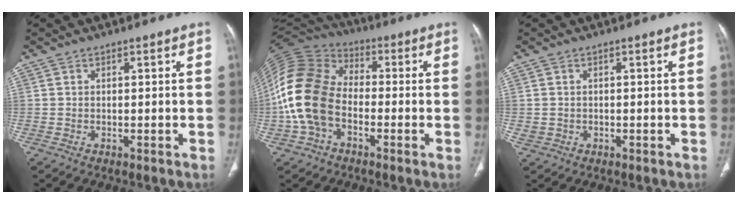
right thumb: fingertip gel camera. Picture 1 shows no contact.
{"total": 17.1, "force": [-3.5, 11.8, 11.9], "torque": [-0.249, 0.038, -0.074]}
{"total": 1.5, "force": [-0.1, 1.4, 0.4], "torque": [-0.008, 0.005, 0.005]}